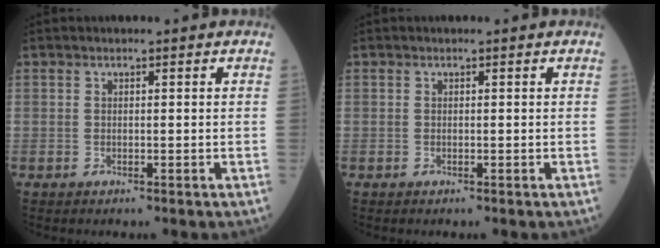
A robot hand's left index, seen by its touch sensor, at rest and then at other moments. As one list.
[{"total": 0.0}]